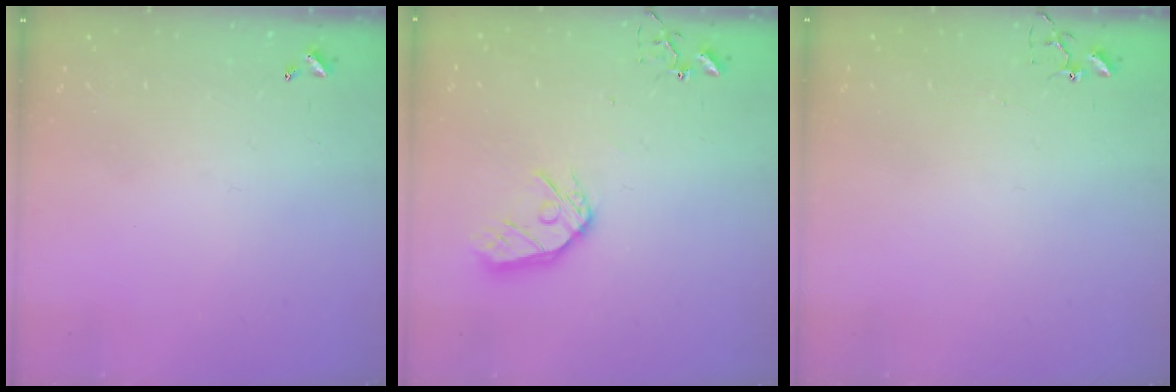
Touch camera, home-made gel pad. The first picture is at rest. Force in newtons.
{"total": 11.3, "press": 11.2, "slide": 1.3}
{"total": 3.9, "press": 3.8, "slide": 0.2}